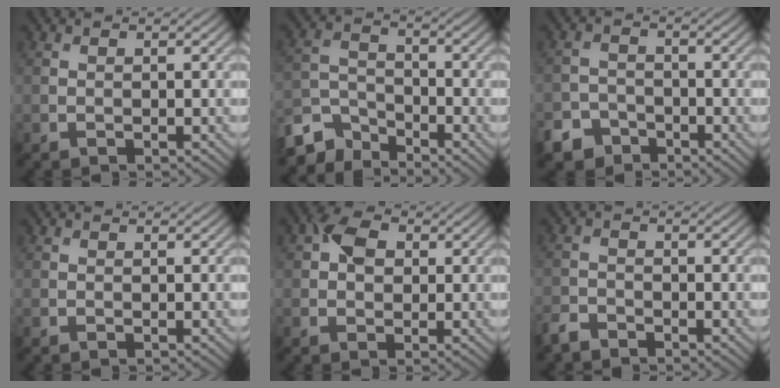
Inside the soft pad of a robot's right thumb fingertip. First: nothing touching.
{"total": 6.2, "force": [-5.2, 2.8, 1.9], "torque": [-0.043, -0.008, -0.119]}
{"total": 4.2, "force": [-3.2, 2.5, 0.9], "torque": [-0.020, -0.003, -0.063]}
{"total": 0.0}
{"total": 4.1, "force": [1.0, 3.0, 2.6], "torque": [-0.048, 0.008, 0.007]}
{"total": 2.4, "force": [-2.2, 0.8, 0.6], "torque": [-0.014, -0.005, -0.053]}